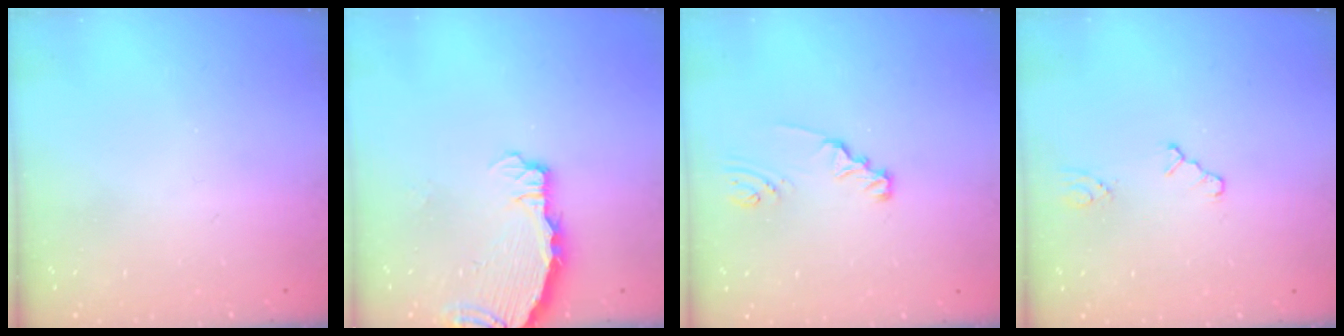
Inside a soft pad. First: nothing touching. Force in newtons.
{"total": 3.8, "press": 3.7, "slide": 0.4}
{"total": 2.1, "press": 2.1, "slide": 0.2}
{"total": 2.0, "press": 2.0, "slide": 0.4}